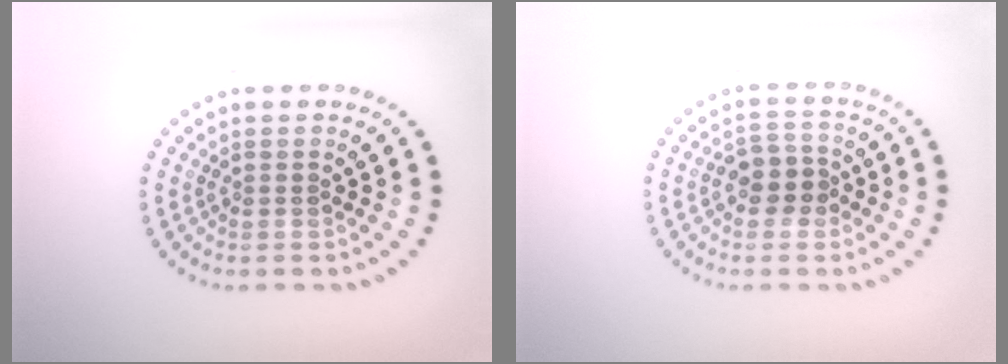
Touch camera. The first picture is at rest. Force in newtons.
{"total": 2.9, "press": 2.8, "slide": 1.0}